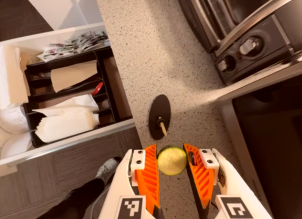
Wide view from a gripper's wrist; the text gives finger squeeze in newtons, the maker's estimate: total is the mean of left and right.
{"total": 10.5, "left": 10.6, "right": 10.3}